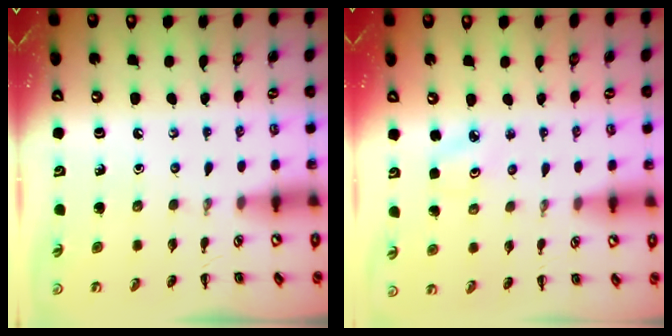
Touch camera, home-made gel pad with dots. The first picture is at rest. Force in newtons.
{"total": 2.1, "press": 2.0, "slide": 0.6}